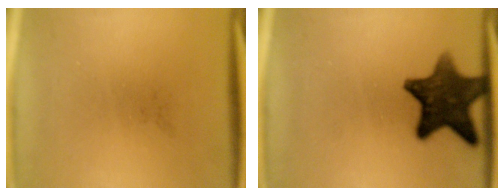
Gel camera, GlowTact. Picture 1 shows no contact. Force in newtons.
{"total": 12.2}